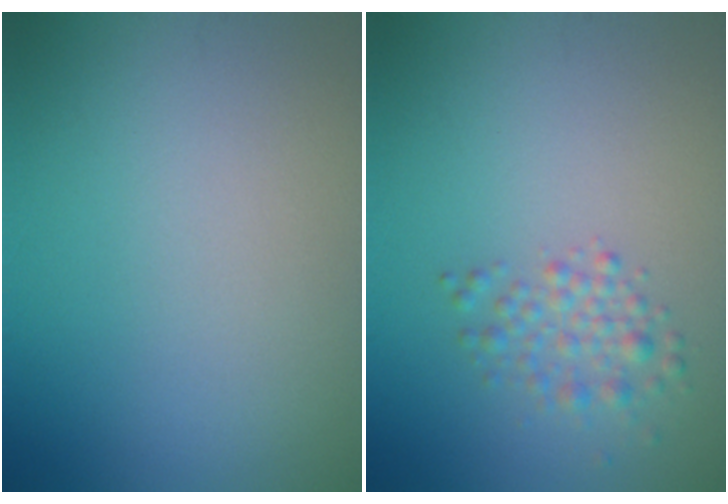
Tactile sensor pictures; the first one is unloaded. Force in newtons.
{"total": 2.2, "press": 2.2, "slide": 0.1}